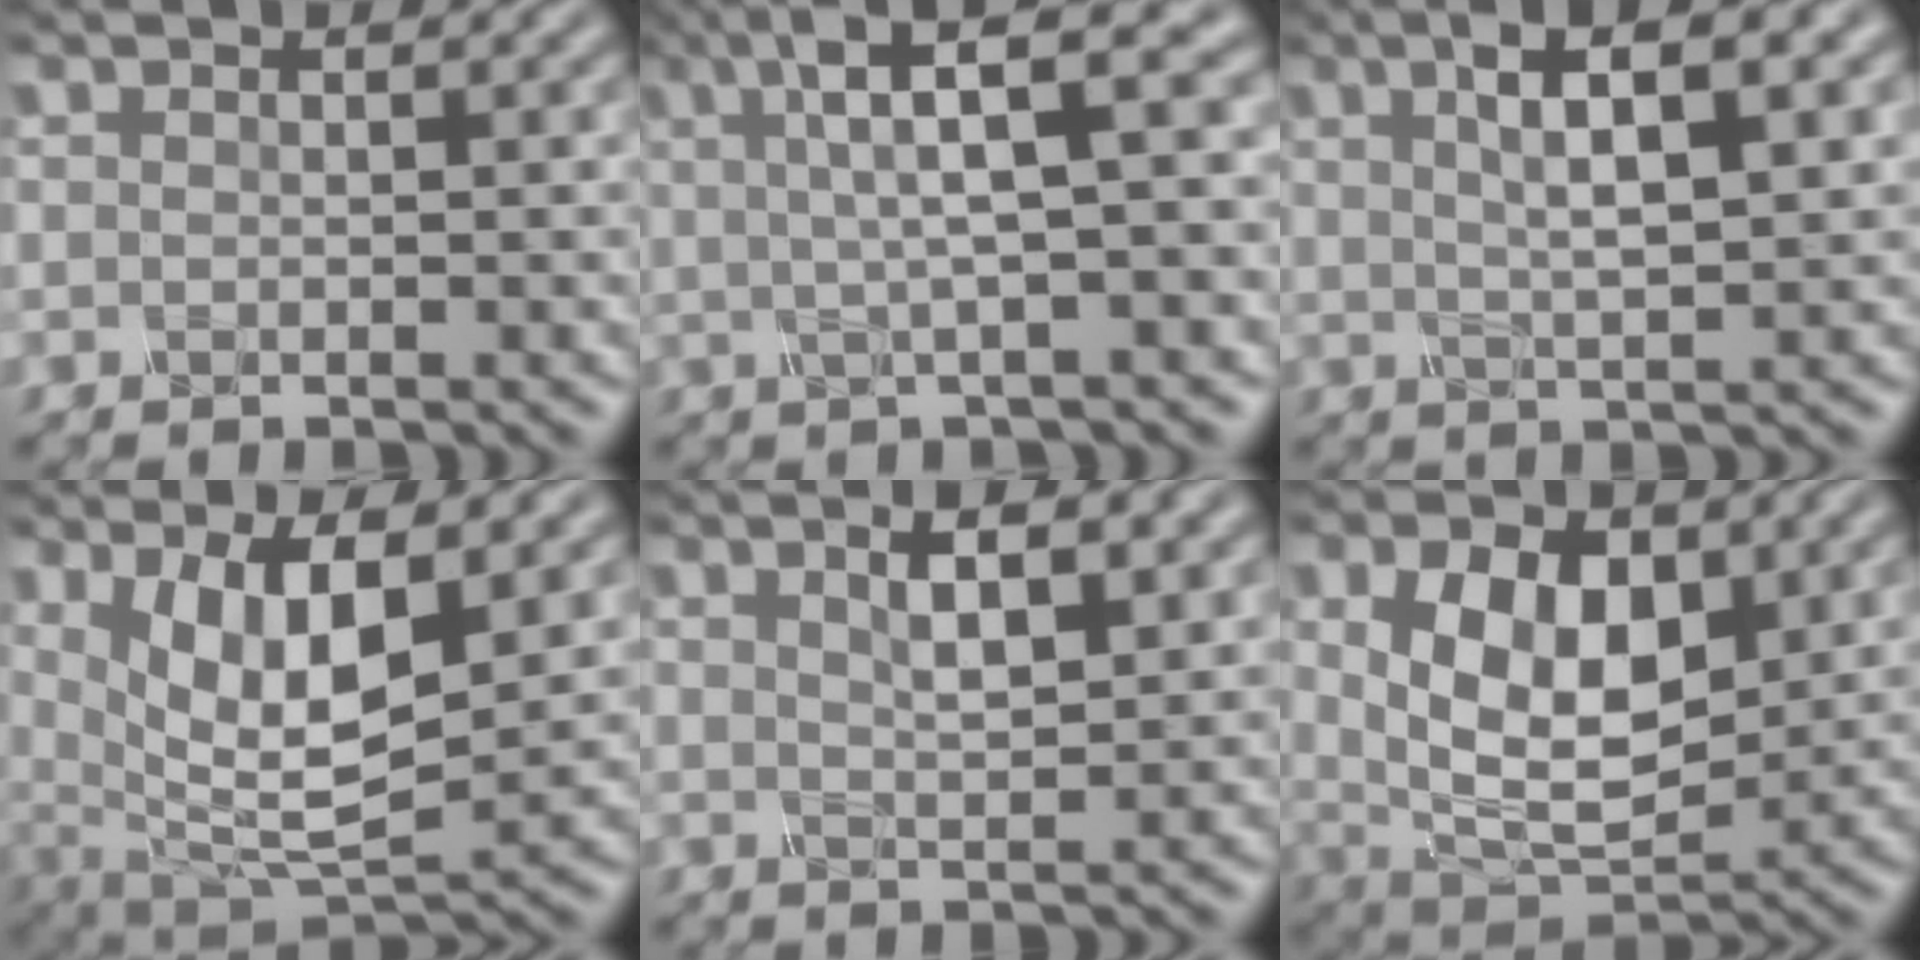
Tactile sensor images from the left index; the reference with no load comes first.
{"total": 7.8, "force": [2.8, 1.6, 7.1], "torque": [-0.103, 0.026, 0.047]}
{"total": 6.1, "force": [2.1, 1.3, 5.6], "torque": [-0.093, 0.009, 0.042]}
{"total": 8.2, "force": [1.8, 3.1, 7.3], "torque": [-0.151, -0.010, 0.048]}
{"total": 3.8, "force": [1.4, 1.0, 3.3], "torque": [-0.058, 0.004, 0.032]}
{"total": 7.4, "force": [1.4, 4.3, 5.9], "torque": [-0.116, -0.009, 0.032]}